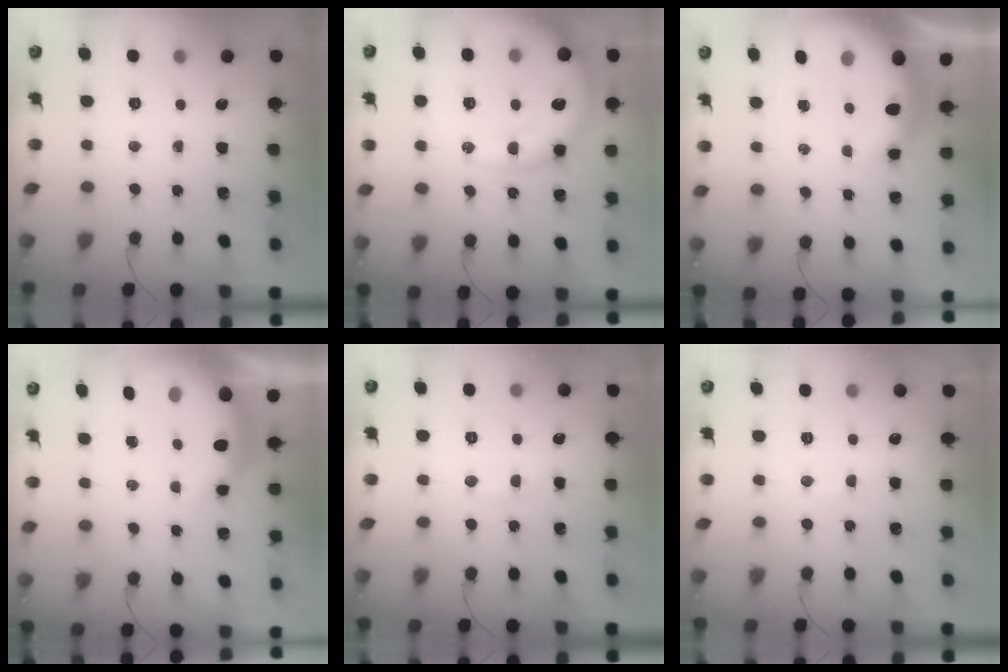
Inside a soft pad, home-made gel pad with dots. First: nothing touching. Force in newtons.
{"total": 15.9, "press": 15.5, "slide": 3.2}
{"total": 8.2, "press": 8.0, "slide": 1.6}
{"total": 8.4, "press": 8.3, "slide": 1.4}
{"total": 7.6, "press": 7.4, "slide": 1.7}
{"total": 5.6, "press": 5.5, "slide": 0.9}